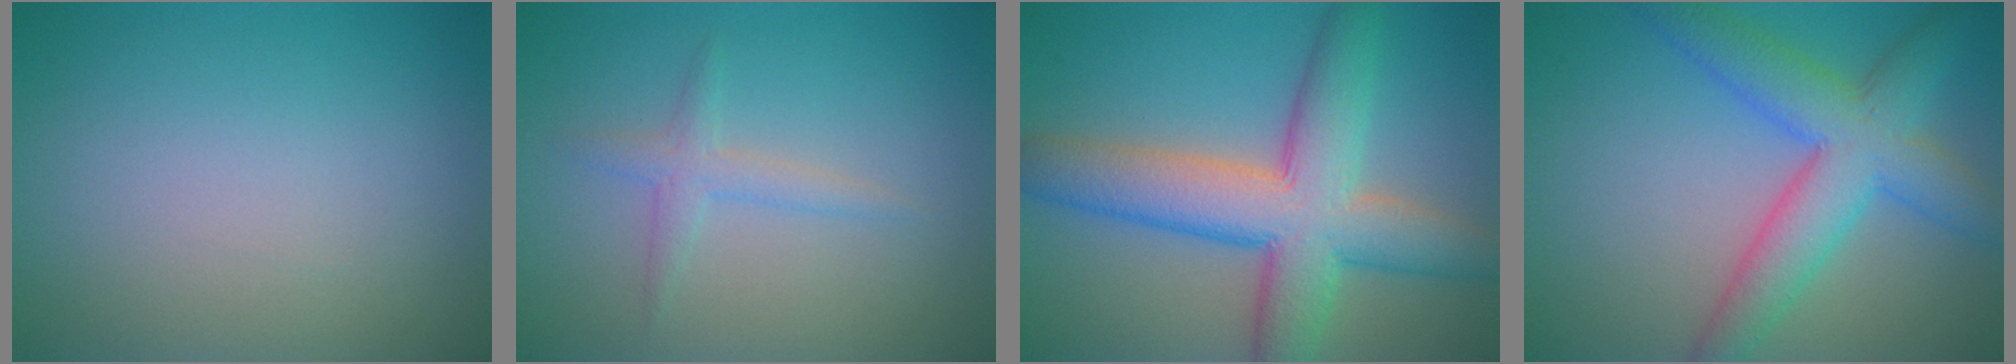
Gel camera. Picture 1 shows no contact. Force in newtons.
{"total": 1.7, "press": 1.7, "slide": 0.1}
{"total": 9.2, "press": 9.2, "slide": 0.3}
{"total": 6.8, "press": 6.8, "slide": 0.3}